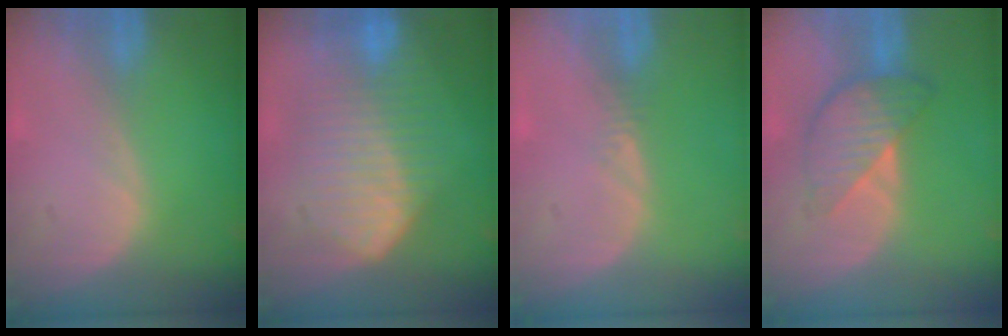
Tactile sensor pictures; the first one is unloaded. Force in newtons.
{"total": 10.5, "press": 10.4, "slide": 0.5}
{"total": 0.9, "press": 0.8, "slide": 0.4}
{"total": 6.4, "press": 6.4, "slide": 0.3}